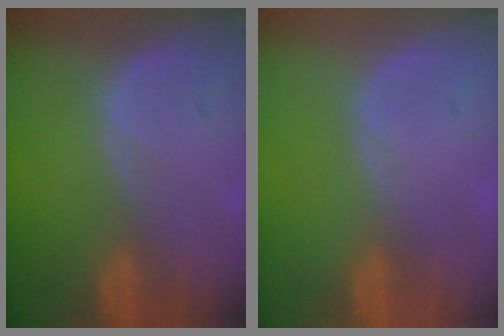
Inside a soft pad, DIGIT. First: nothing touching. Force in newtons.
{"total": 0.0}